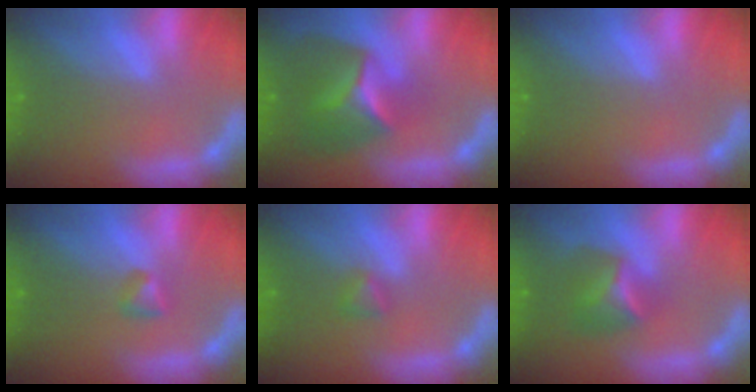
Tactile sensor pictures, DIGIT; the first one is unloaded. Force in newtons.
{"total": 6.9}
{"total": 0.0}
{"total": 1.4}
{"total": 1.4}
{"total": 4.0}